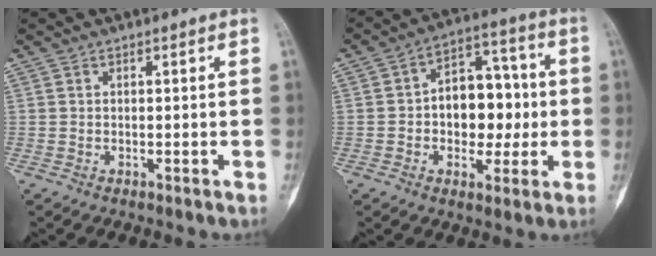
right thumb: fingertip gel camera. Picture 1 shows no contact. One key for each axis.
{"total": 13.5, "fx": -0.5, "fy": 9.2, "fz": 9.9, "tx": -0.092, "ty": 0.032, "tz": -0.008}